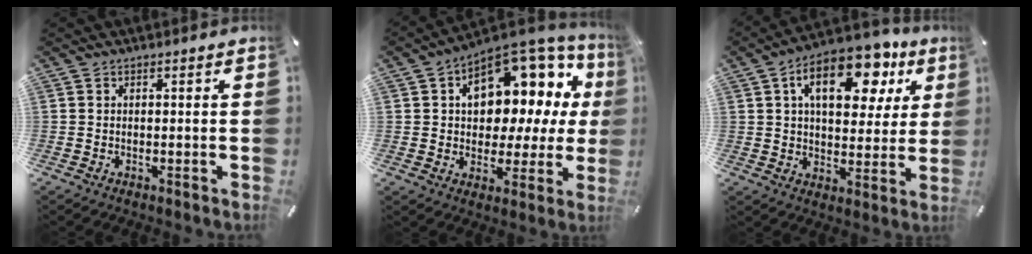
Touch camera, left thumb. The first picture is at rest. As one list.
[{"total": 12.6, "force": [5.6, 8.4, 7.5], "torque": [-0.091, -0.064, 0.096]}, {"total": 17.5, "force": [8.2, 9.7, 12.0], "torque": [-0.173, -0.026, 0.133]}]